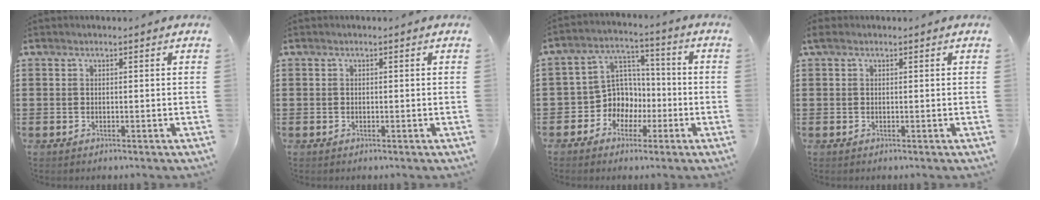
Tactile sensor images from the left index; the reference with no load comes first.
{"total": 0.0}
{"total": 7.2, "force": [-1.9, 6.8, 1.8], "torque": [-0.070, 0.000, -0.037]}
{"total": 0.8, "force": [0.0, 0.5, 0.6], "torque": [-0.012, 0.004, 0.000]}